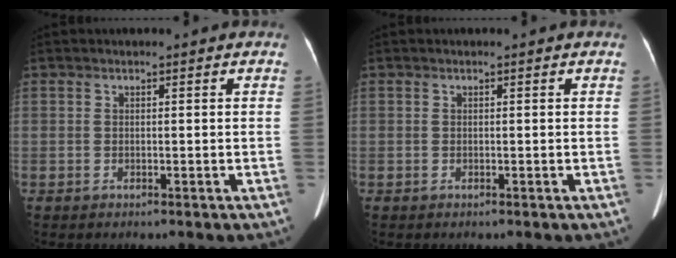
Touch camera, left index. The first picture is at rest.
{"total": 0.0}